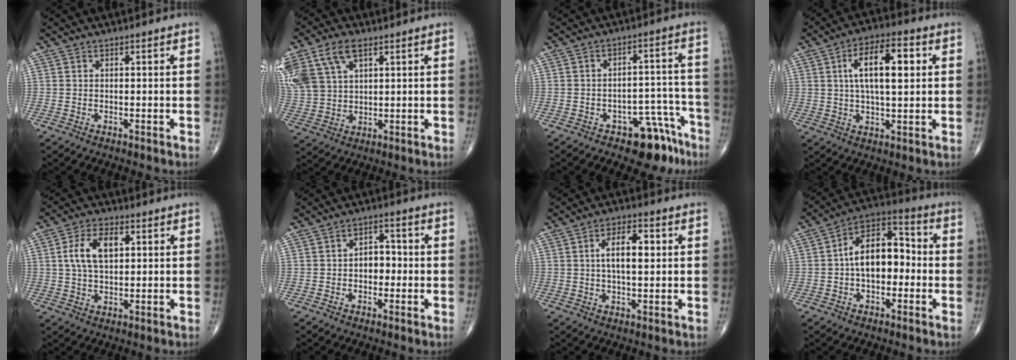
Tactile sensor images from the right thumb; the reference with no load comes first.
{"total": 15.4, "force": [7.4, 9.1, 10.0], "torque": [-0.238, 0.007, 0.148]}
{"total": 9.2, "force": [-6.3, 4.7, 4.7], "torque": [-0.019, 0.067, -0.084]}
{"total": 12.3, "force": [2.8, 5.0, 10.9], "torque": [-0.176, 0.010, 0.046]}
{"total": 8.3, "force": [1.9, 4.6, 6.7], "torque": [-0.118, 0.006, 0.033]}
{"total": 4.7, "force": [-0.5, 3.3, 3.3], "torque": [-0.032, 0.018, -0.014]}
{"total": 7.7, "force": [1.3, 3.4, 6.7], "torque": [-0.105, 0.008, 0.019]}
{"total": 13.0, "force": [-0.7, 7.8, 10.4], "torque": [-0.149, 0.042, -0.024]}